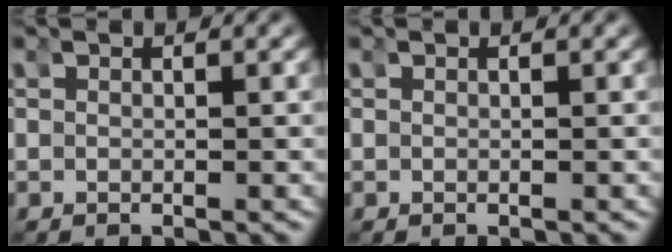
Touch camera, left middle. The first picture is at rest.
{"total": 0.0}